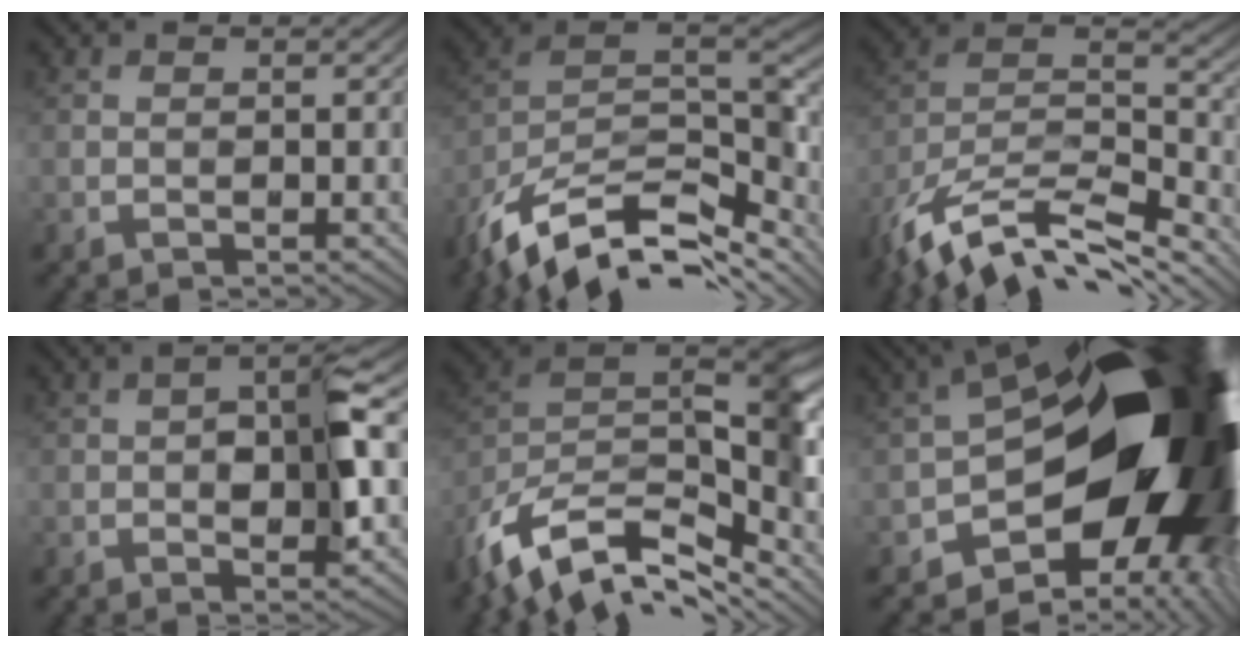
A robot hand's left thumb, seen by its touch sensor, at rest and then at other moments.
{"total": 15.6, "force": [-10.4, 6.5, 9.6], "torque": [-0.229, -0.018, -0.173]}
{"total": 15.6, "force": [-11.5, 5.5, 8.9], "torque": [-0.216, -0.004, -0.197]}
{"total": 6.7, "force": [0.0, 2.5, 6.3], "torque": [-0.097, 0.006, -0.004]}
{"total": 15.4, "force": [-8.7, 6.6, 10.8], "torque": [-0.251, -0.021, -0.157]}
{"total": 21.9, "force": [-0.9, 11.8, 18.4], "torque": [-0.263, -0.046, -0.012]}